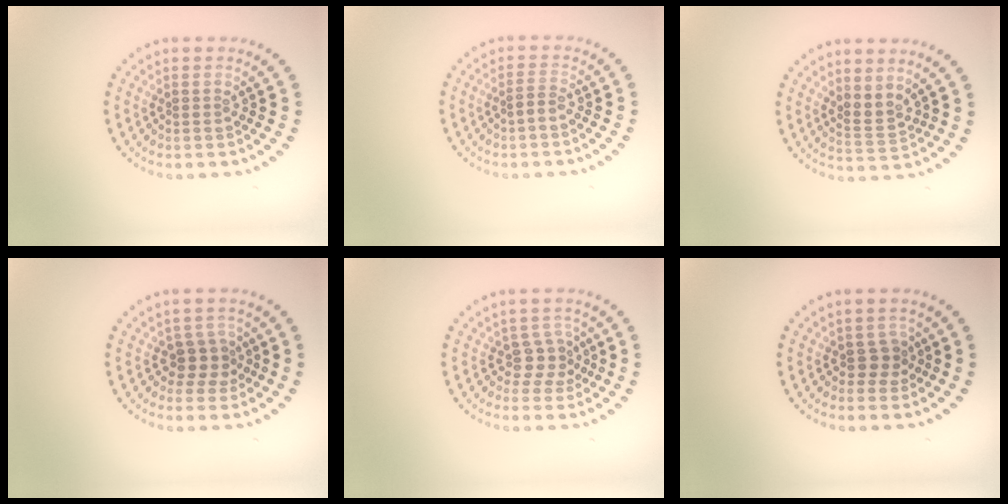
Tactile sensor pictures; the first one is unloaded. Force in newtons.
{"total": 1.0, "press": 0.8, "slide": 0.7}
{"total": 2.1, "press": 1.5, "slide": 1.5}
{"total": 2.3, "press": 1.8, "slide": 1.3}
{"total": 2.1, "press": 1.6, "slide": 1.4}
{"total": 1.6, "press": 1.3, "slide": 0.9}